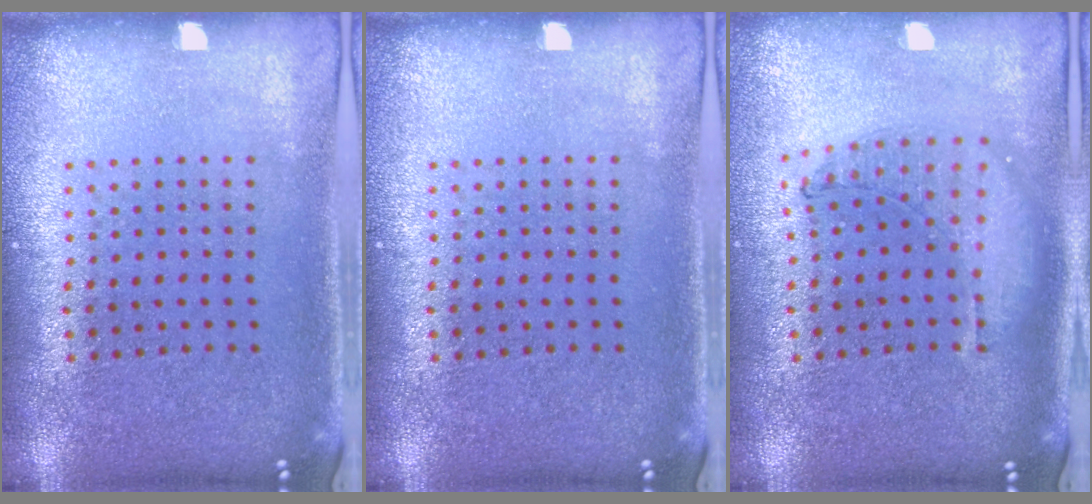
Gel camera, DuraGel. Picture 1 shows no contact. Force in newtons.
{"total": 0.0}
{"total": 1.0, "press": 1.0, "slide": 0.2}